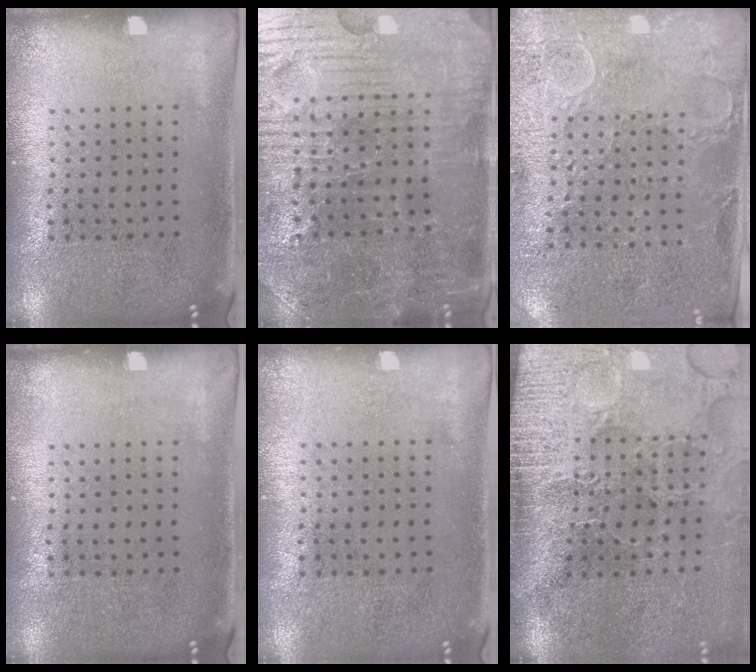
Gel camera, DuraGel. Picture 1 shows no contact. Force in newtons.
{"total": 3.8, "press": 3.8, "slide": 0.5}
{"total": 2.8, "press": 2.7, "slide": 0.8}
{"total": 0.0}
{"total": 0.0}
{"total": 5.0, "press": 4.0, "slide": 2.9}